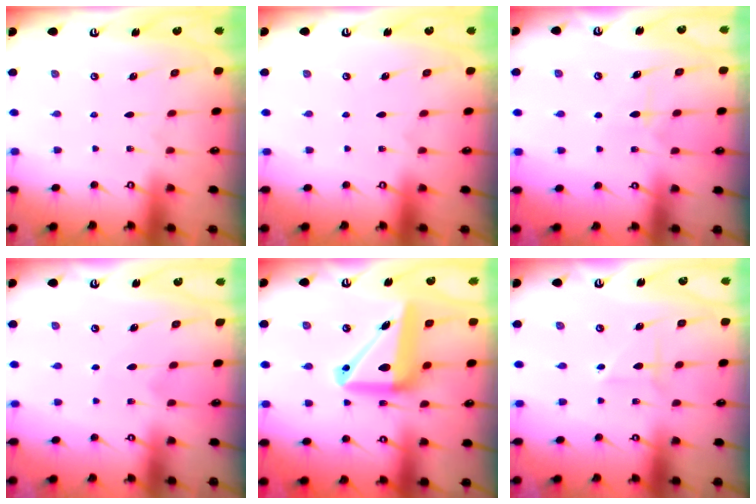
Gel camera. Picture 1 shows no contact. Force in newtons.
{"total": 0.0}
{"total": 7.9, "press": 7.8, "slide": 0.6}
{"total": 4.0, "press": 3.9, "slide": 0.4}
{"total": 17.6, "press": 17.4, "slide": 2.7}
{"total": 1.8, "press": 1.7, "slide": 0.7}